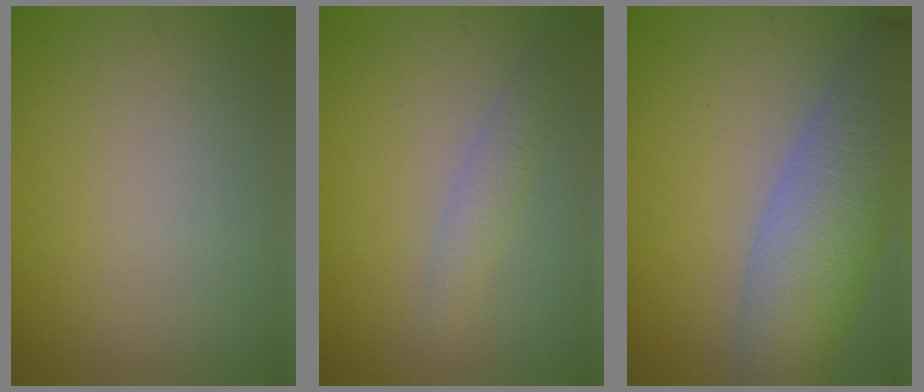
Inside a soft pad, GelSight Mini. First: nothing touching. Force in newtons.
{"total": 1.9, "press": 1.9, "slide": 0.1}
{"total": 8.8, "press": 8.8, "slide": 0.8}